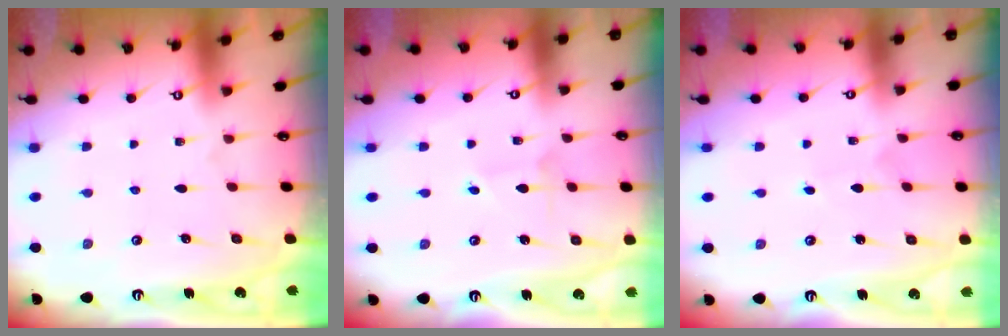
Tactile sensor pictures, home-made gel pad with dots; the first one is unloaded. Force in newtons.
{"total": 2.0, "press": 2.0, "slide": 0.2}
{"total": 1.9, "press": 1.9, "slide": 0.2}